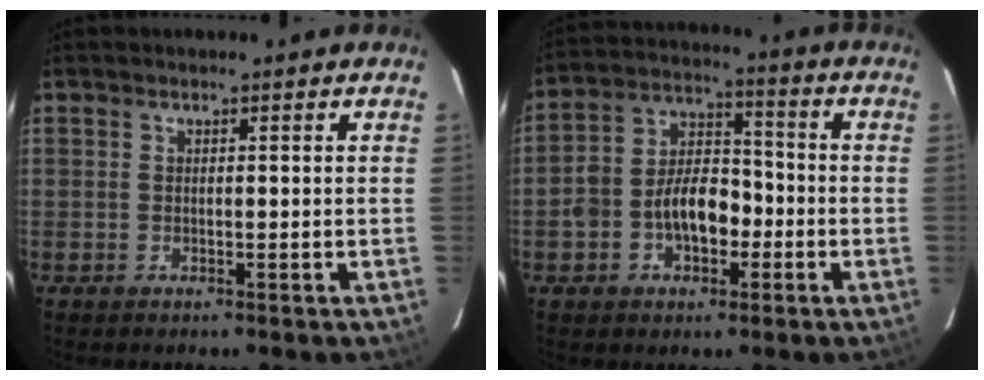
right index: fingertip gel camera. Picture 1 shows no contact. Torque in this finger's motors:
{"motor_torque": [0.37, 0.04, 0.29, 0.10]}